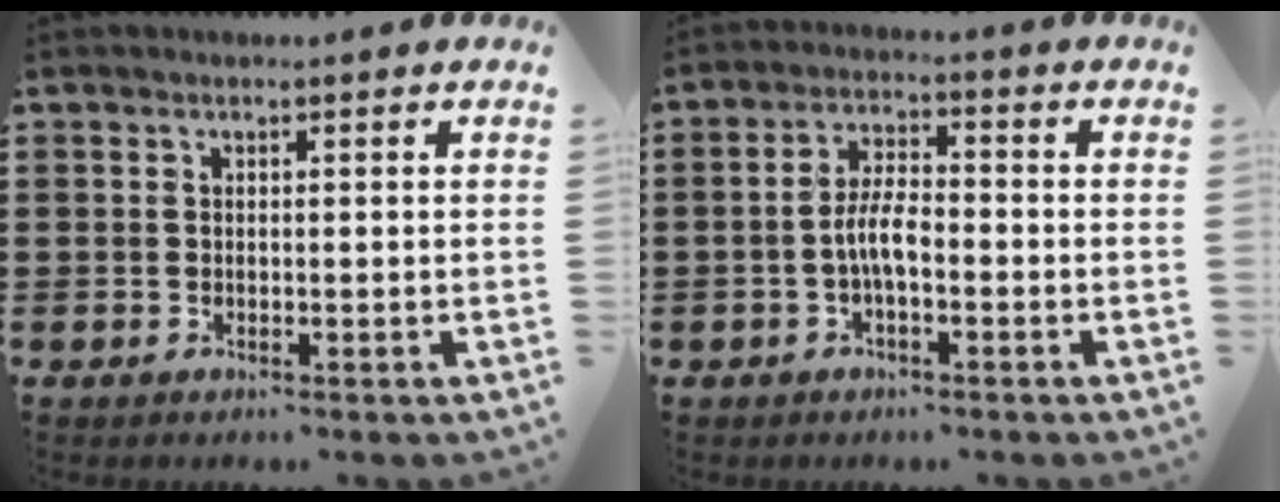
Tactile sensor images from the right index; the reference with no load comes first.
{"total": 5.3, "force": [-1.4, 1.9, 4.8], "torque": [-0.103, 0.002, -0.031]}